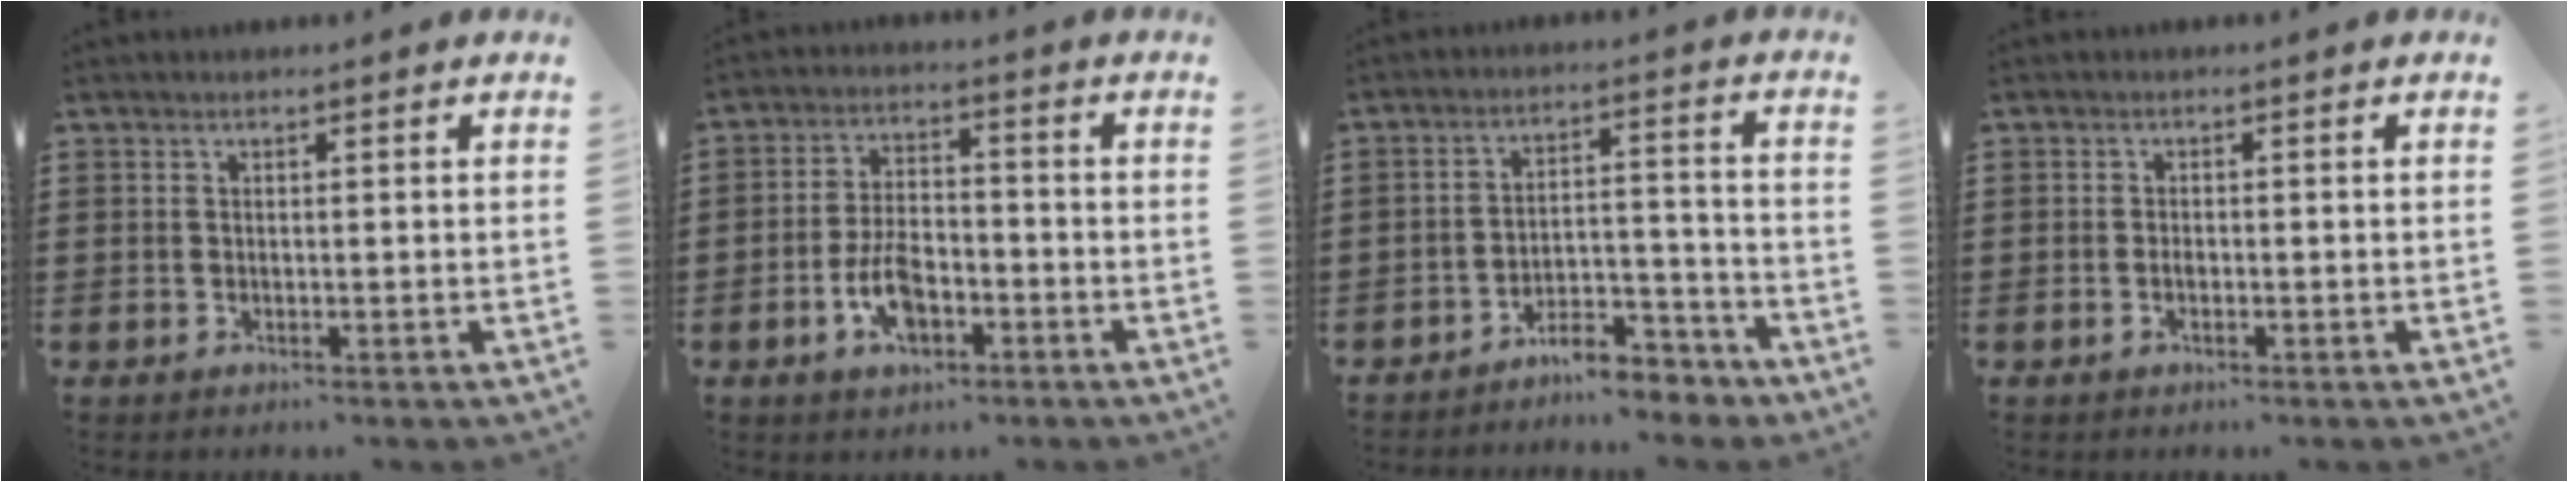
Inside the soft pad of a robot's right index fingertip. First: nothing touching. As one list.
[{"total": 7.0, "force": [-2.8, 3.5, 5.4], "torque": [-0.123, -0.001, -0.056]}, {"total": 6.6, "force": [-6.2, 1.4, 1.8], "torque": [-0.024, 0.021, -0.119]}, {"total": 1.1, "force": [-0.4, 0.3, 1.0], "torque": [-0.021, -0.005, -0.005]}]